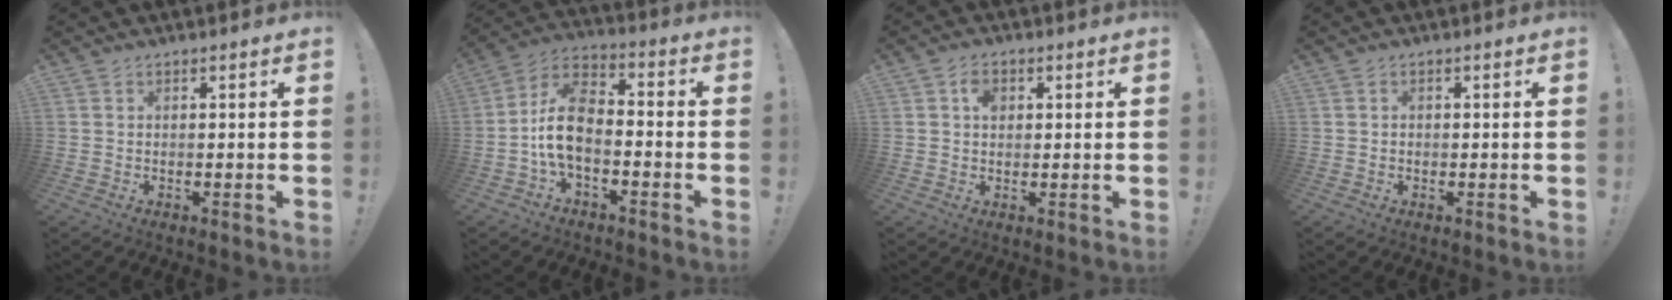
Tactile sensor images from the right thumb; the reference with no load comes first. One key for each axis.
{"total": 11.4, "fx": -3.4, "fy": 6.6, "fz": 8.7, "tx": -0.170, "ty": 0.017, "tz": -0.060}
{"total": 3.8, "fx": 1.1, "fy": 2.9, "fz": 2.2, "tx": -0.031, "ty": 0.004, "tz": 0.016}
{"total": 0.6, "fx": -0.4, "fy": 0.5, "fz": 0.1, "tx": -0.003, "ty": 0.004, "tz": -0.006}